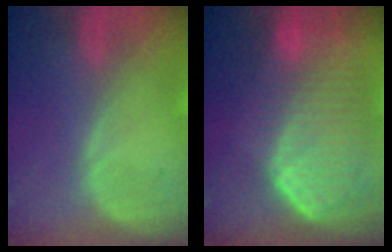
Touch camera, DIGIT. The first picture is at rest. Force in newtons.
{"total": 10.7, "press": 9.4, "slide": 5.2}